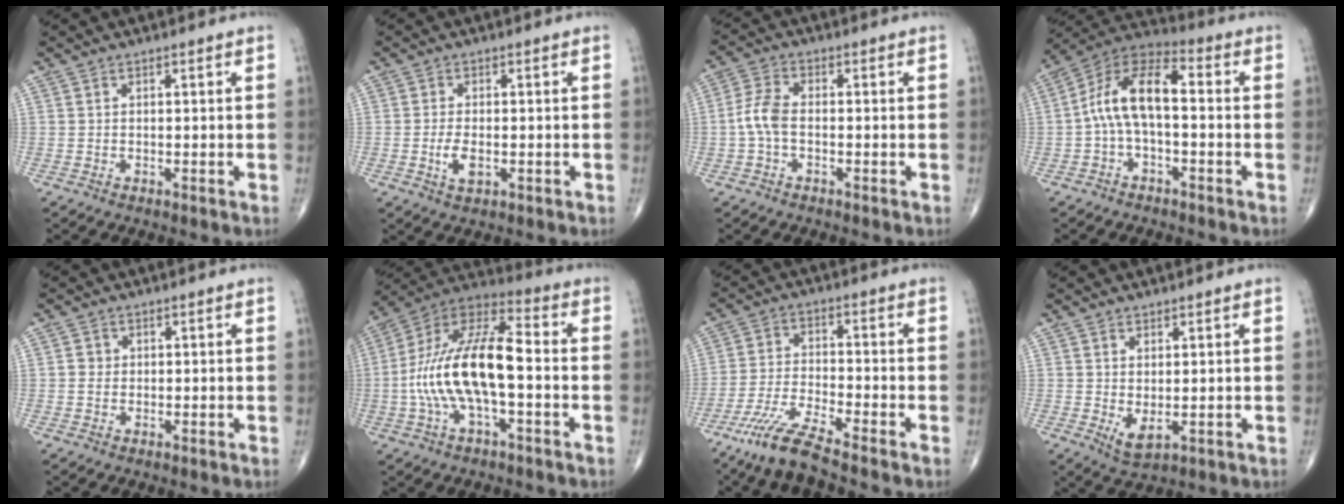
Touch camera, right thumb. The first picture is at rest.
{"total": 3.9, "force": [-0.9, 2.0, 3.3], "torque": [-0.065, -0.003, -0.015]}
{"total": 5.0, "force": [-1.0, 2.6, 4.1], "torque": [-0.096, 0.015, -0.027]}
{"total": 11.6, "force": [-0.6, 5.5, 10.2], "torque": [-0.187, 0.048, -0.023]}
{"total": 1.7, "force": [0.1, 1.6, 0.6], "torque": [-0.004, 0.002, 0.003]}
{"total": 18.8, "force": [-2.4, 7.7, 17.0], "torque": [-0.334, 0.047, -0.047]}
{"total": 8.6, "force": [-6.9, 0.4, 5.2], "torque": [-0.119, 0.016, -0.141]}
{"total": 3.8, "force": [-0.1, 1.8, 3.3], "torque": [-0.054, -0.010, 0.009]}